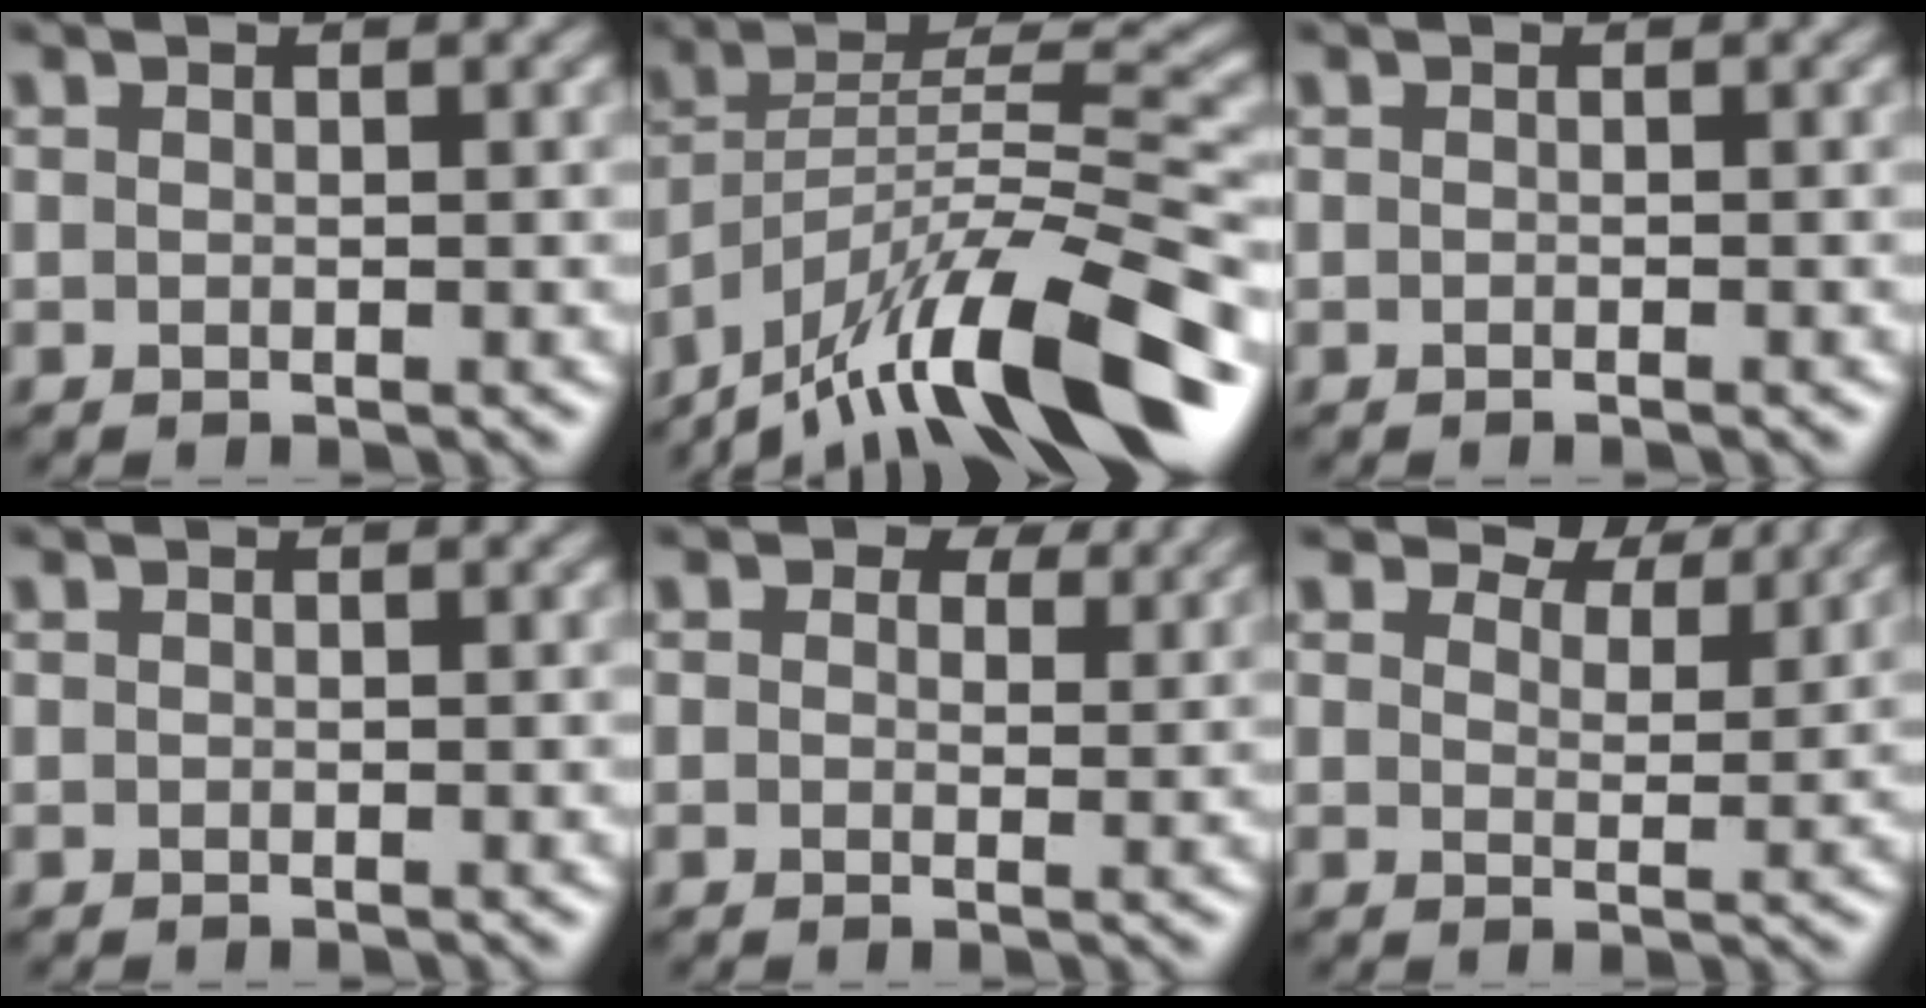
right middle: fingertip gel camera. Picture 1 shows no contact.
{"total": 14.3, "force": [-10.8, 3.1, 9.0], "torque": [-0.158, 0.023, -0.188]}
{"total": 0.0}
{"total": 0.0}
{"total": 3.6, "force": [2.3, 2.0, 1.9], "torque": [-0.031, -0.005, 0.028]}
{"total": 5.1, "force": [4.5, 1.6, 1.8], "torque": [-0.039, 0.002, 0.061]}